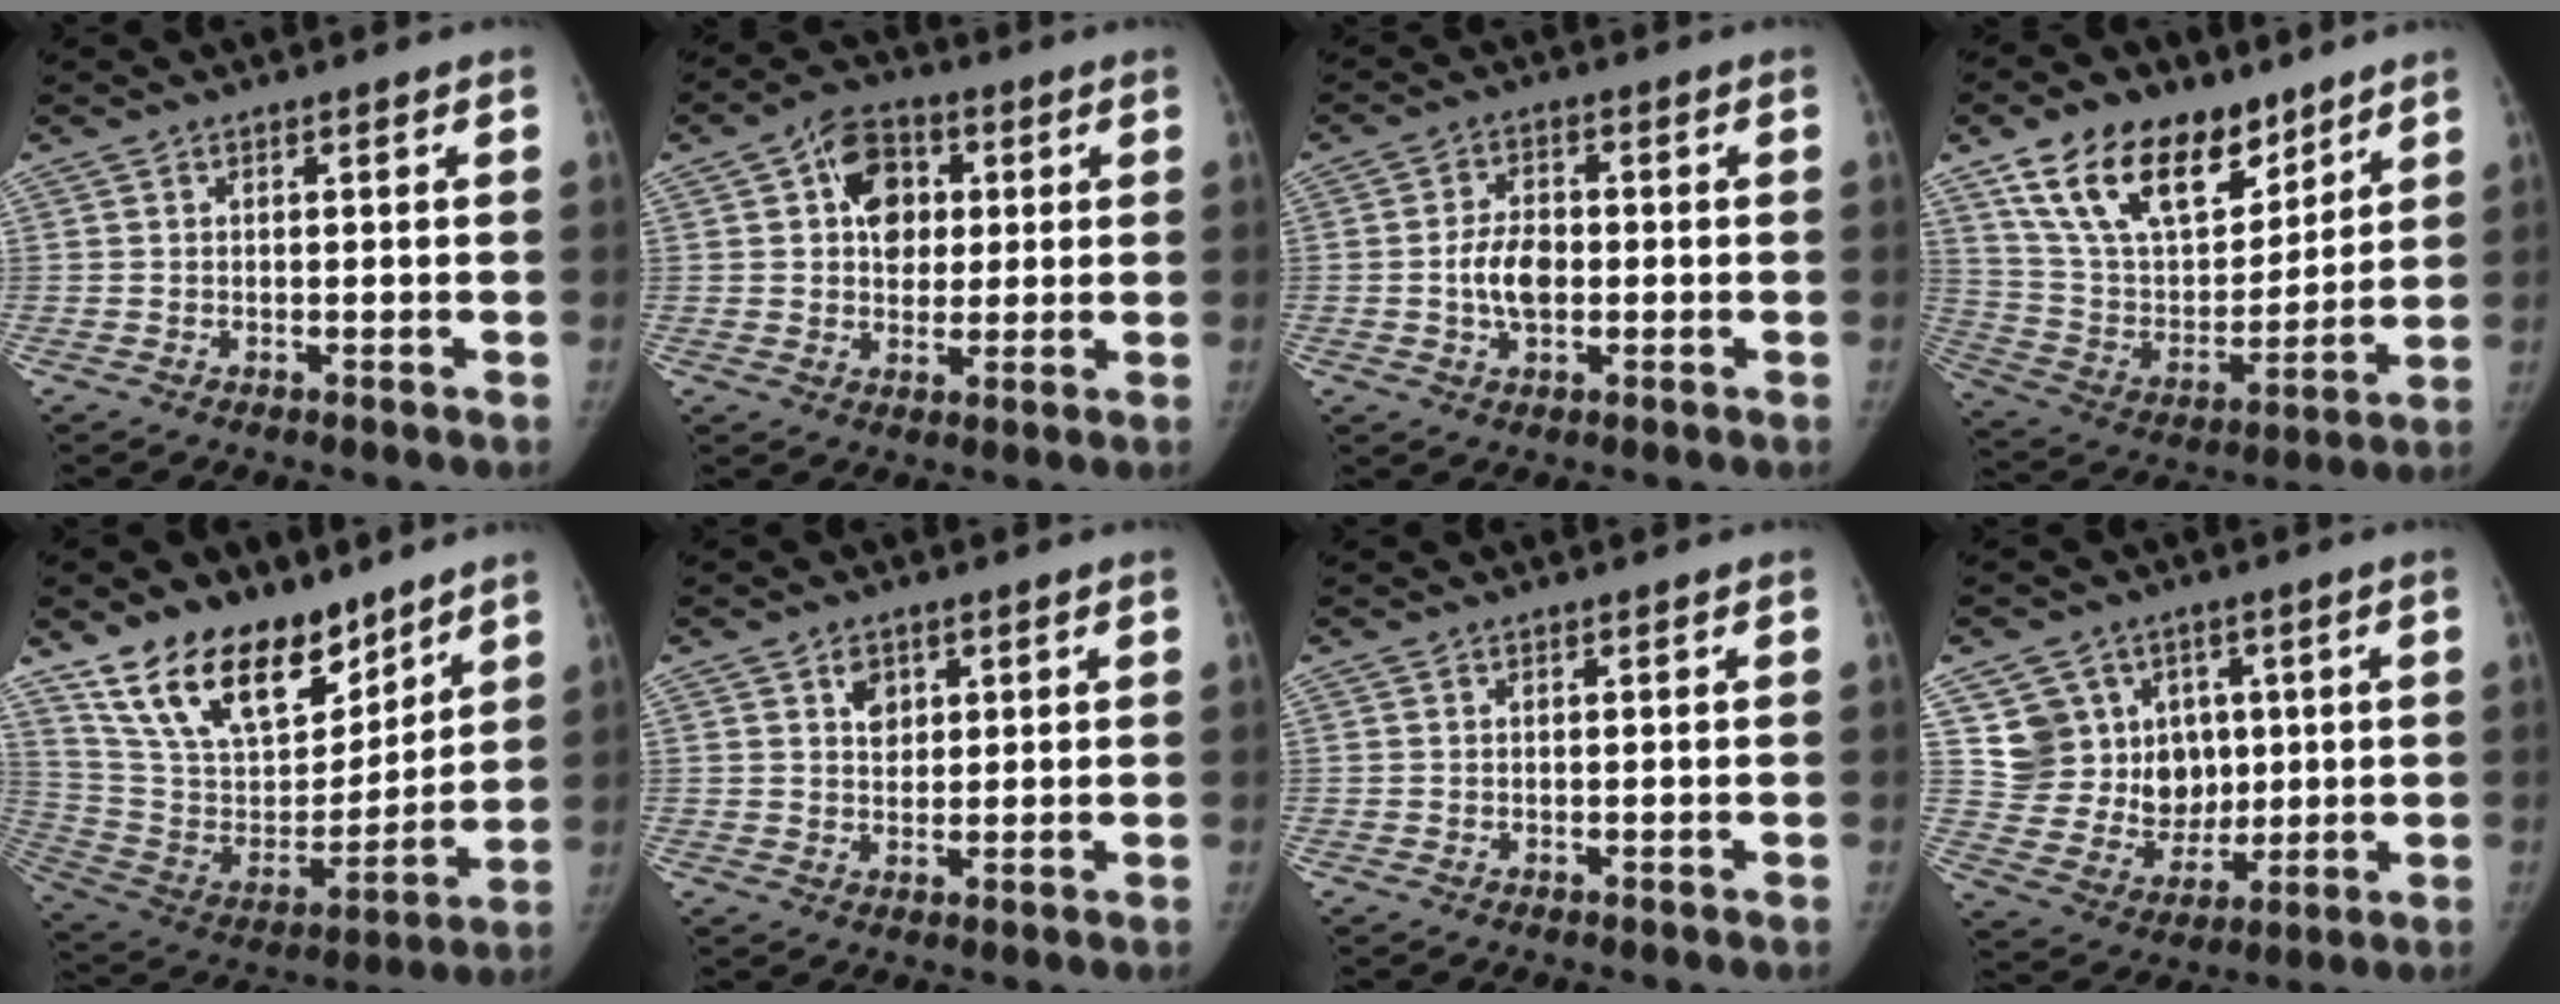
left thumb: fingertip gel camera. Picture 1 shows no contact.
{"total": 9.7, "force": [2.8, 7.2, 5.8], "torque": [-0.056, 0.000, 0.041]}
{"total": 6.5, "force": [-0.8, 4.2, 4.9], "torque": [-0.075, 0.010, -0.018]}
{"total": 22.2, "force": [13.7, 12.3, 12.3], "torque": [-0.178, -0.044, 0.254]}
{"total": 22.3, "force": [15.5, 11.5, 11.3], "torque": [-0.161, -0.069, 0.281]}
{"total": 3.6, "force": [1.7, 2.7, 1.7], "torque": [-0.007, -0.010, 0.028]}
{"total": 0.0}
{"total": 12.5, "force": [3.4, 11.4, 3.8], "torque": [-0.013, -0.004, 0.077]}